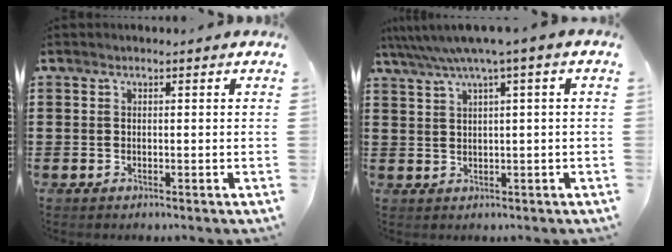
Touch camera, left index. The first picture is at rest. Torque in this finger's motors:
{"motor_torque": [2.14, 0.00, 0.87, 0.21]}